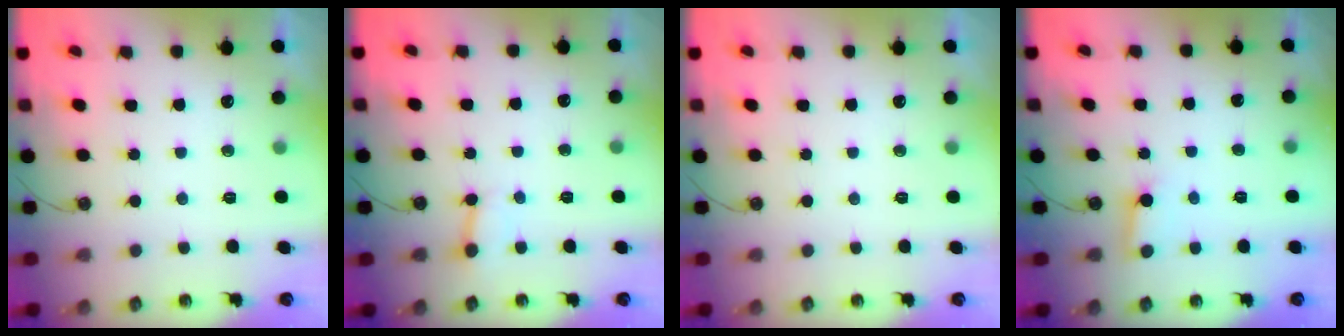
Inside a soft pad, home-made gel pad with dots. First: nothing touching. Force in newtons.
{"total": 2.4, "press": 2.4, "slide": 0.1}
{"total": 0.0}
{"total": 2.6, "press": 2.6, "slide": 0.4}